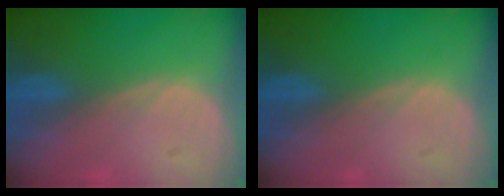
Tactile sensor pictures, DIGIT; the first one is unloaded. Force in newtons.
{"total": 0.0}